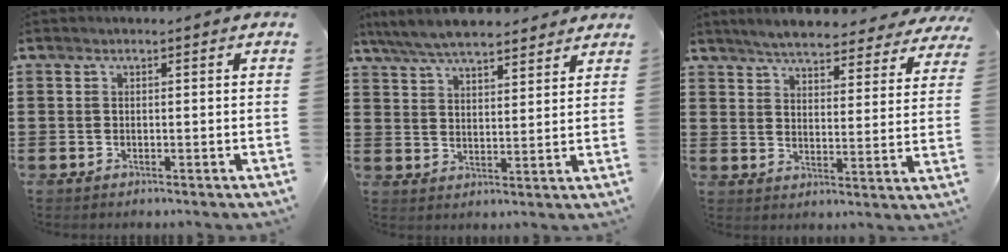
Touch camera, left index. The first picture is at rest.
{"total": 6.9, "force": [6.4, 1.2, 2.4], "torque": [-0.067, -0.015, 0.117]}
{"total": 5.0, "force": [4.9, 0.1, 1.1], "torque": [-0.045, -0.027, 0.084]}